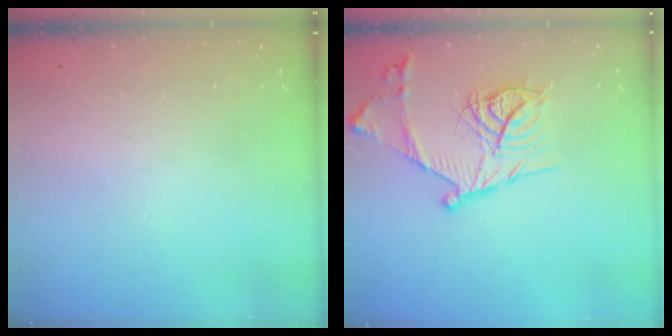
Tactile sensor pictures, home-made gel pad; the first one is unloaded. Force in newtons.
{"total": 18.4, "press": 18.4, "slide": 1.3}